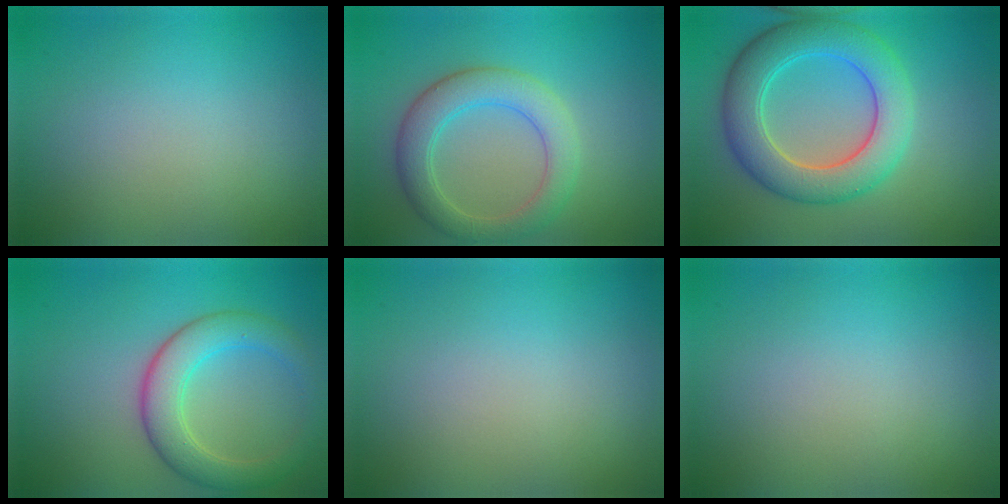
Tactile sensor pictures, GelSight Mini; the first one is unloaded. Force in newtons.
{"total": 4.7, "press": 4.6, "slide": 0.4}
{"total": 7.2, "press": 7.2, "slide": 0.4}
{"total": 5.0, "press": 5.0, "slide": 0.1}
{"total": 0.0}
{"total": 0.0}